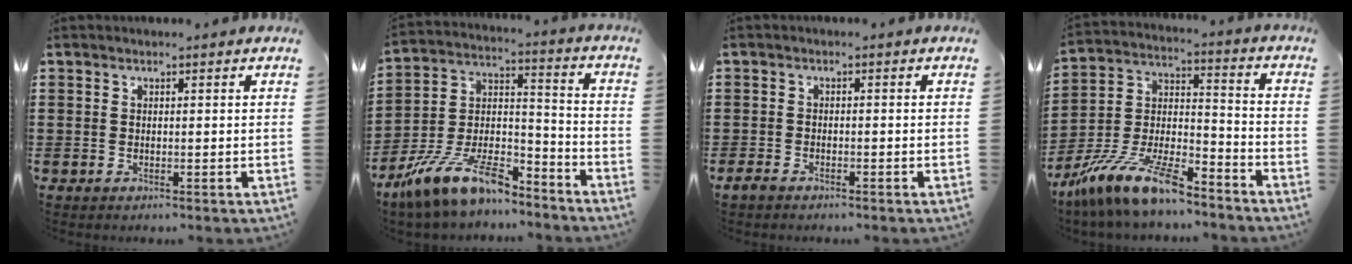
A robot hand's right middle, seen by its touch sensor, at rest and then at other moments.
{"total": 13.0, "force": [-10.2, 3.9, 7.0], "torque": [-0.144, 0.027, -0.197]}
{"total": 1.4, "force": [-1.2, 0.5, 0.6], "torque": [-0.022, -0.001, -0.026]}
{"total": 13.0, "force": [-10.8, 2.1, 6.9], "torque": [-0.141, 0.022, -0.209]}